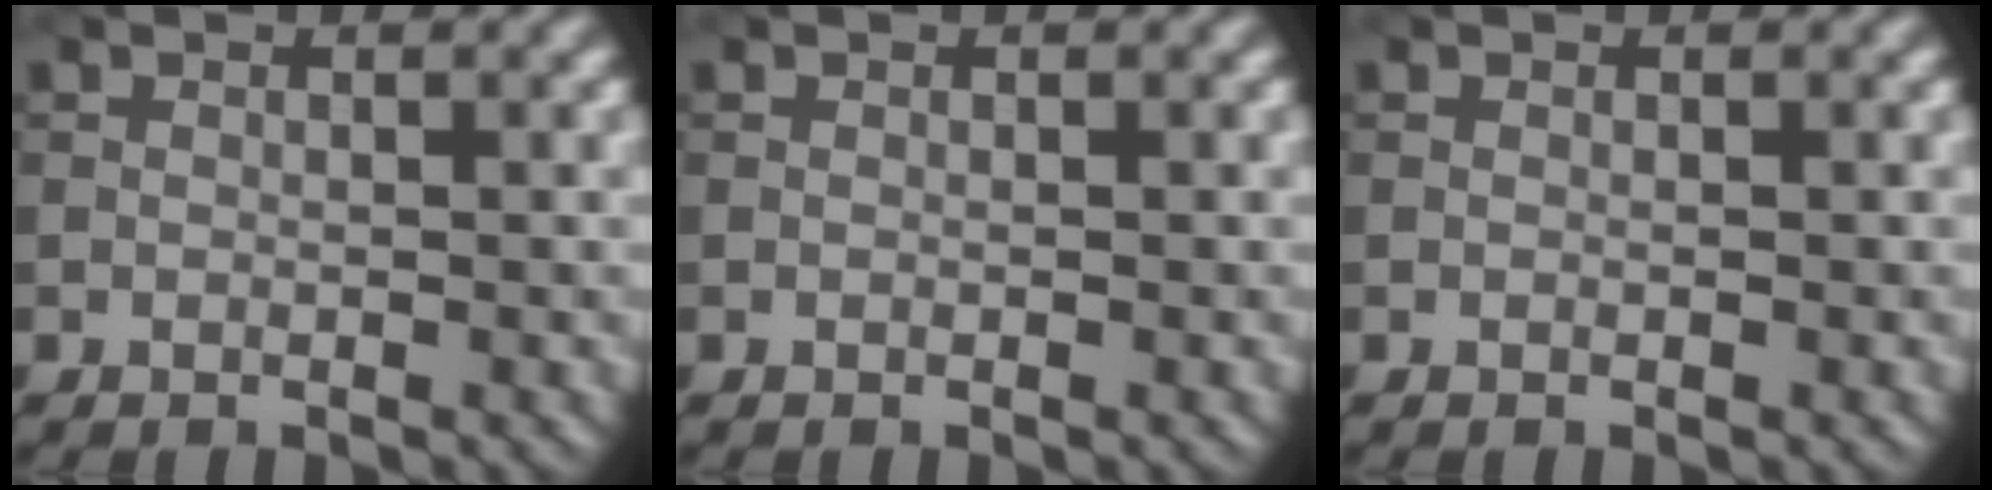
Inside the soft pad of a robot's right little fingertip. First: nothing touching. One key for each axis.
{"total": 0.0}
{"total": 0.0}